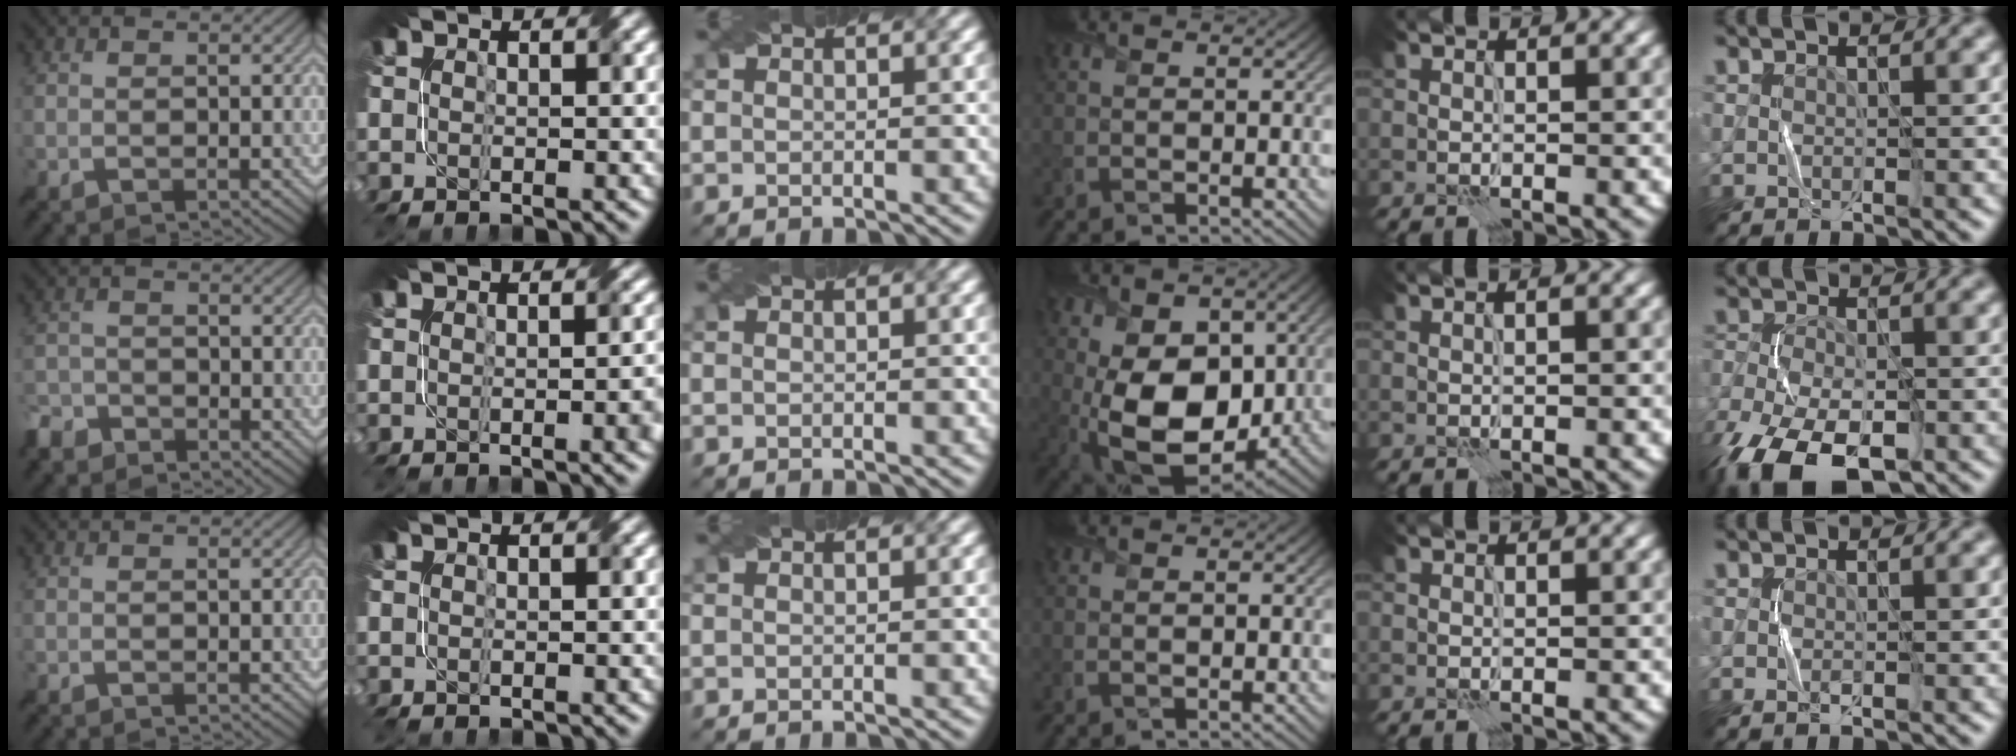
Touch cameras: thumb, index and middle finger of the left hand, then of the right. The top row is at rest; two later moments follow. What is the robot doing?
{"motion": "fold", "object": "bubble wrap"}